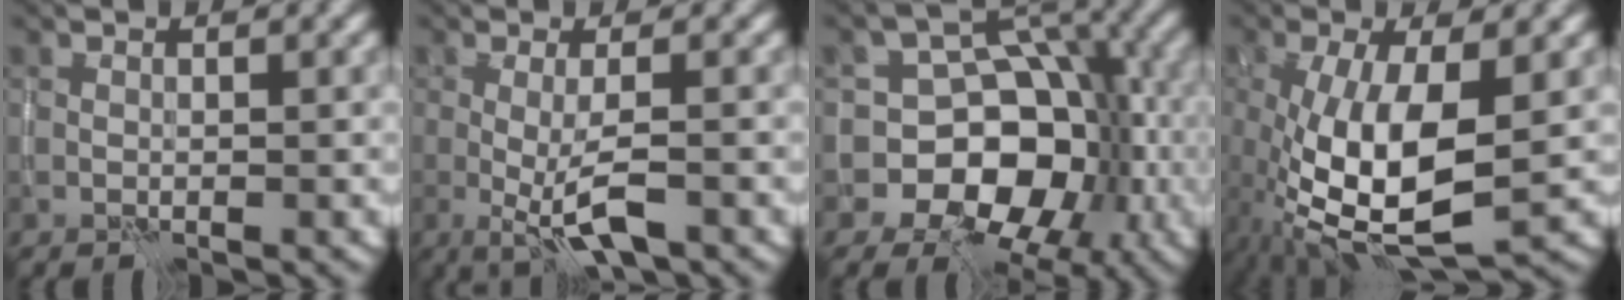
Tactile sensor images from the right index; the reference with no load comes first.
{"total": 3.7, "force": [-1.1, 0.7, 3.5], "torque": [-0.067, -0.009, -0.019]}
{"total": 11.8, "force": [-3.8, 9.6, 5.6], "torque": [-0.049, 0.026, -0.102]}
{"total": 10.3, "force": [-1.7, 4.0, 9.4], "torque": [-0.199, -0.020, -0.028]}